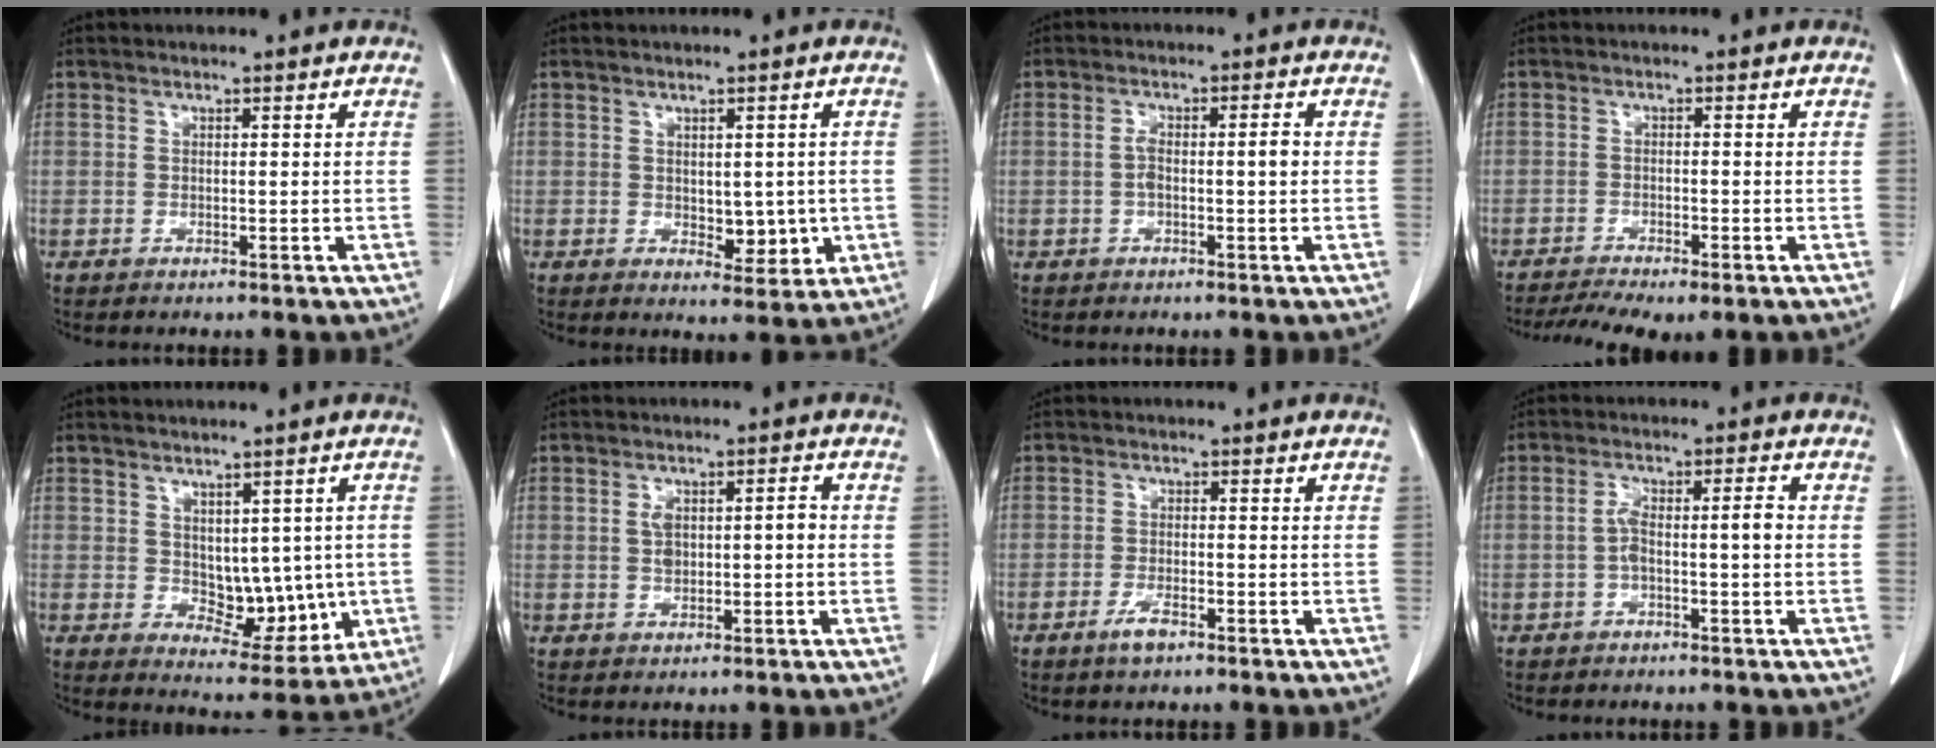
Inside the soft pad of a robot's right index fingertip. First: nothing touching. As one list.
[{"total": 4.7, "force": [-0.3, 2.6, 3.9], "torque": [-0.044, -0.007, 0.006]}, {"total": 3.7, "force": [-0.3, 0.8, 3.6], "torque": [-0.065, 0.012, -0.005]}, {"total": 7.8, "force": [-5.9, 1.7, 4.7], "torque": [-0.078, -0.006, -0.091]}, {"total": 8.1, "force": [0.0, 4.9, 6.5], "torque": [-0.071, -0.002, 0.020]}, {"total": 4.2, "force": [0.0, 1.8, 3.8], "torque": [-0.073, 0.013, 0.002]}, {"total": 2.8, "force": [-1.9, 0.7, 1.9], "torque": [-0.044, -0.001, -0.033]}, {"total": 4.5, "force": [-0.8, 0.8, 4.4], "torque": [-0.082, 0.021, -0.011]}]